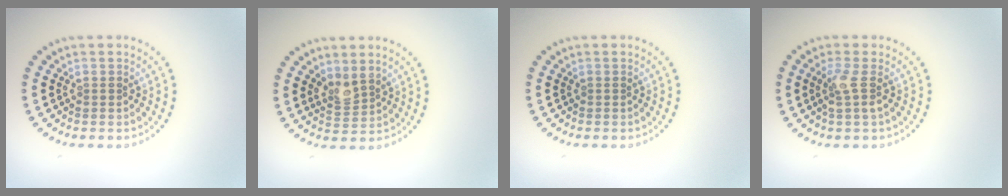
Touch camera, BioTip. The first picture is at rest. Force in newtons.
{"total": 2.0, "press": 1.7, "slide": 1.1}
{"total": 0.0}
{"total": 1.9, "press": 1.5, "slide": 1.1}